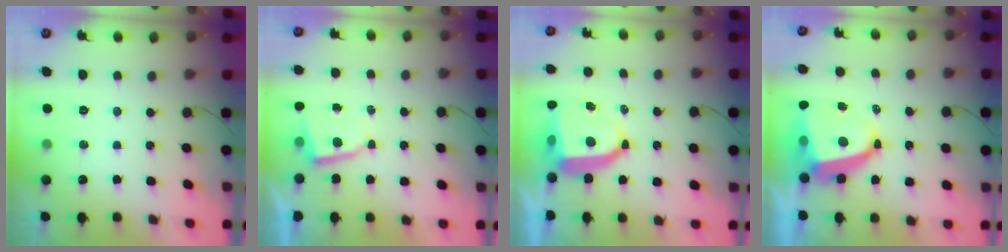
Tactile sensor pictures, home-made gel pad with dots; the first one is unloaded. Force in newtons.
{"total": 3.1, "press": 3.1, "slide": 0.3}
{"total": 9.6, "press": 9.6, "slide": 1.0}
{"total": 9.4, "press": 9.3, "slide": 1.0}